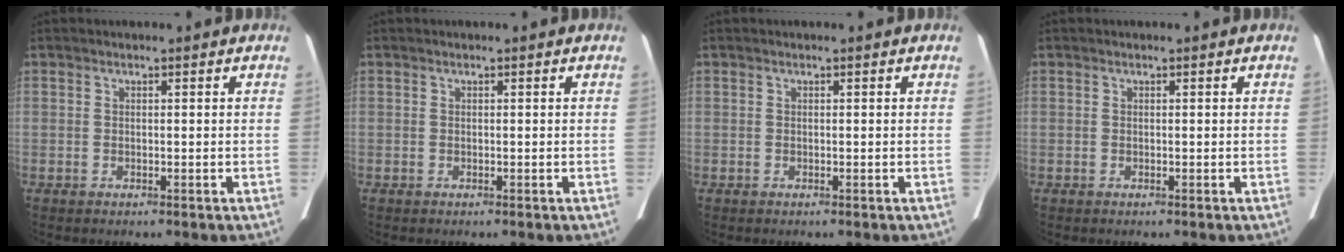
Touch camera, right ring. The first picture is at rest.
{"total": 0.0}
{"total": 0.0}
{"total": 0.0}